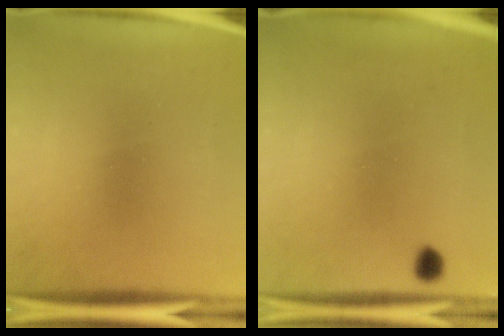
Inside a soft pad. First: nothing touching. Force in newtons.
{"total": 1.3}